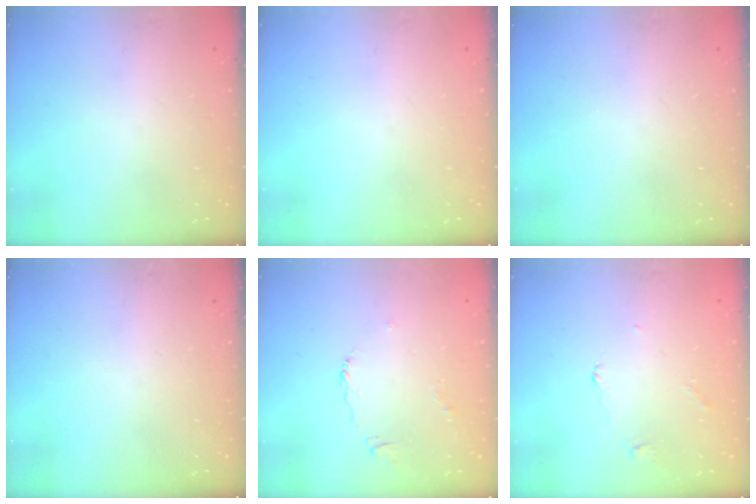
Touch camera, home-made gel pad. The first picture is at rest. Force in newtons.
{"total": 0.0}
{"total": 0.0}
{"total": 0.0}
{"total": 3.2, "press": 3.1, "slide": 0.8}
{"total": 2.5, "press": 2.5, "slide": 0.3}